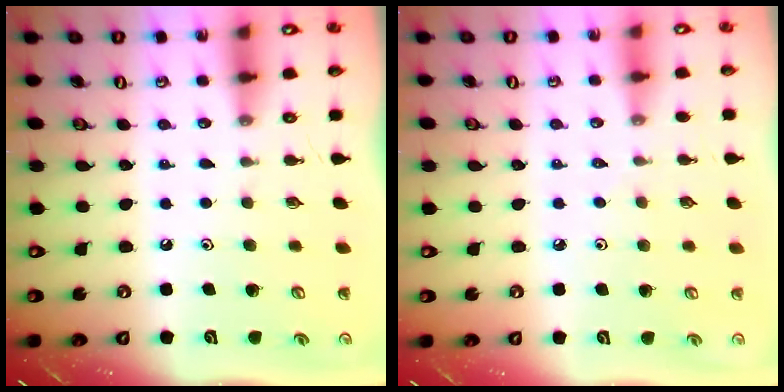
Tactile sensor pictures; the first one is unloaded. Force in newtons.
{"total": 1.7, "press": 1.6, "slide": 0.4}